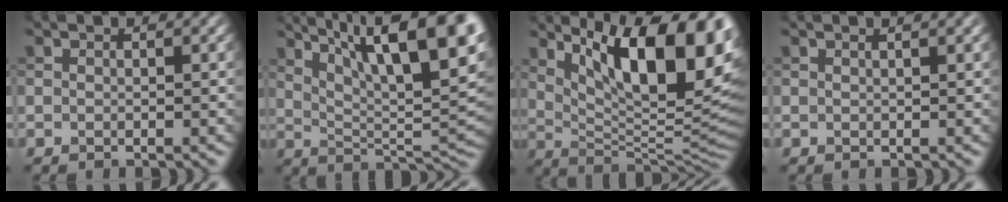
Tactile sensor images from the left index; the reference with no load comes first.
{"total": 15.3, "force": [8.1, 4.7, 12.1], "torque": [-0.151, 0.010, 0.119]}
{"total": 14.2, "force": [5.7, 5.2, 12.0], "torque": [-0.168, -0.005, 0.100]}
{"total": 2.2, "force": [1.2, 0.8, 1.7], "torque": [-0.014, 0.002, 0.005]}